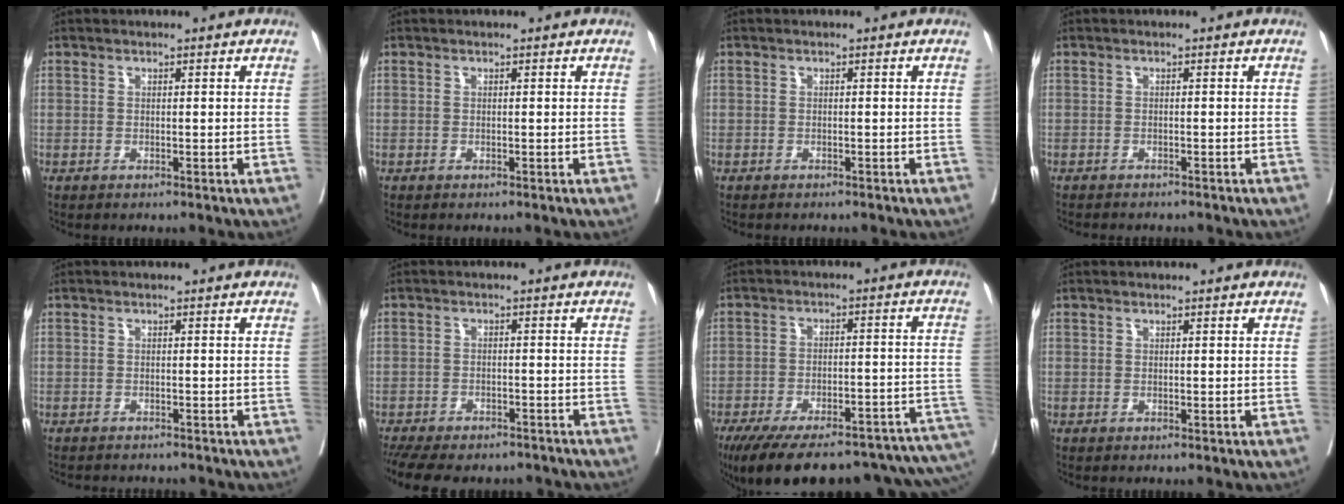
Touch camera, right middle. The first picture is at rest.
{"total": 0.0}
{"total": 2.2, "force": [-2.0, 0.5, 0.8], "torque": [-0.014, -0.003, -0.023]}
{"total": 5.1, "force": [-4.6, 1.1, 1.9], "torque": [-0.022, -0.004, -0.059]}
{"total": 5.8, "force": [-5.4, 1.2, 1.6], "torque": [-0.016, -0.005, -0.070]}
{"total": 14.3, "force": [-12.3, 4.9, 5.4], "torque": [-0.122, -0.003, -0.163]}
{"total": 27.0, "force": [-20.4, 6.8, 16.3], "torque": [-0.199, -0.004, -0.266]}
{"total": 0.0}